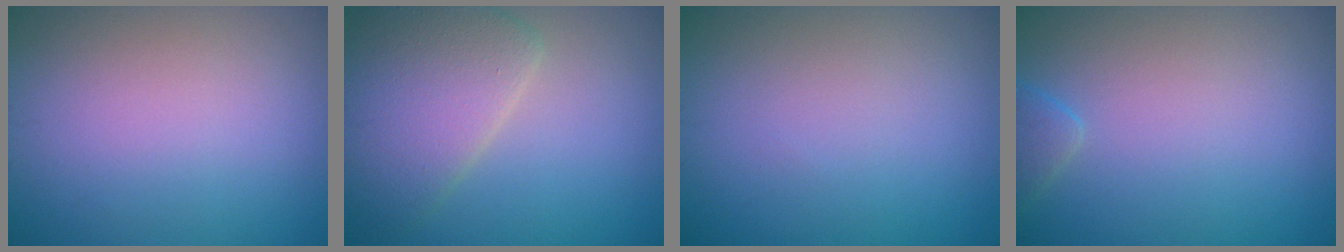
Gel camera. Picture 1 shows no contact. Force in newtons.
{"total": 5.8, "press": 5.8, "slide": 0.6}
{"total": 0.0}
{"total": 1.4, "press": 1.4, "slide": 0.2}